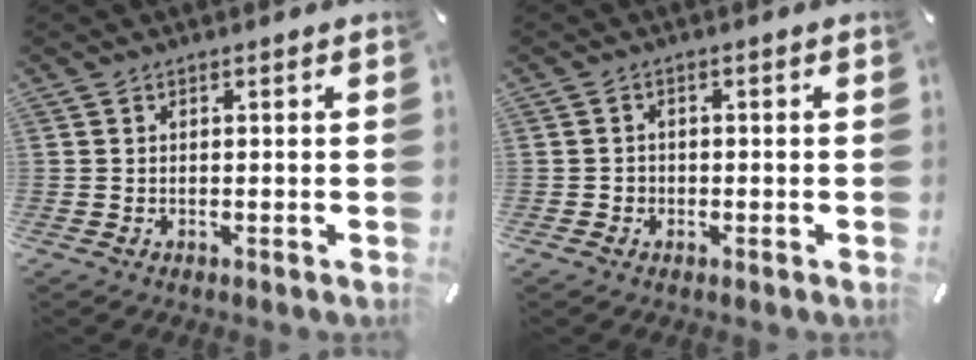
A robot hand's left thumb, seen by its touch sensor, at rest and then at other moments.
{"total": 1.6, "force": [-0.7, 1.5, 0.1], "torque": [-0.003, 0.008, -0.017]}